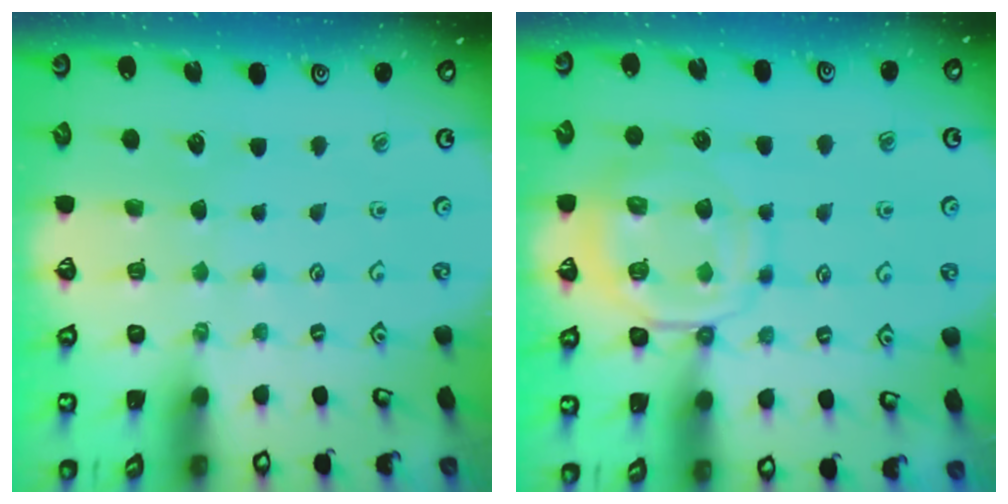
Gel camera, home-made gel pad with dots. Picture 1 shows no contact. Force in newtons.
{"total": 11.0, "press": 10.9, "slide": 1.3}